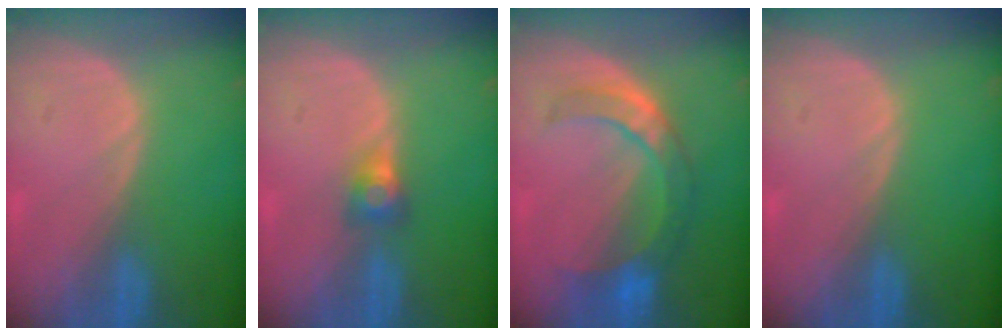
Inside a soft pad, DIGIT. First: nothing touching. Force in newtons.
{"total": 2.7, "press": 2.5, "slide": 1.0}
{"total": 7.4, "press": 7.2, "slide": 1.9}
{"total": 0.0}